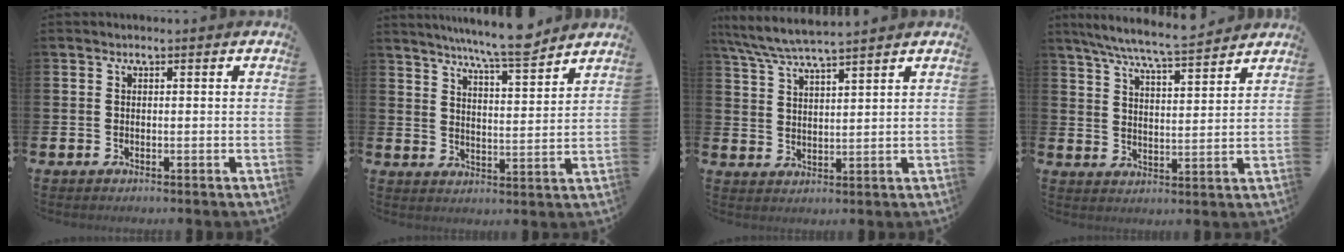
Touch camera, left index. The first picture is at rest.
{"total": 8.0, "force": [7.4, 0.1, 2.9], "torque": [-0.066, -0.042, 0.130]}
{"total": 6.0, "force": [5.6, 0.2, 2.0], "torque": [-0.058, -0.023, 0.101]}
{"total": 7.5, "force": [7.1, 0.2, 2.4], "torque": [-0.076, -0.040, 0.128]}